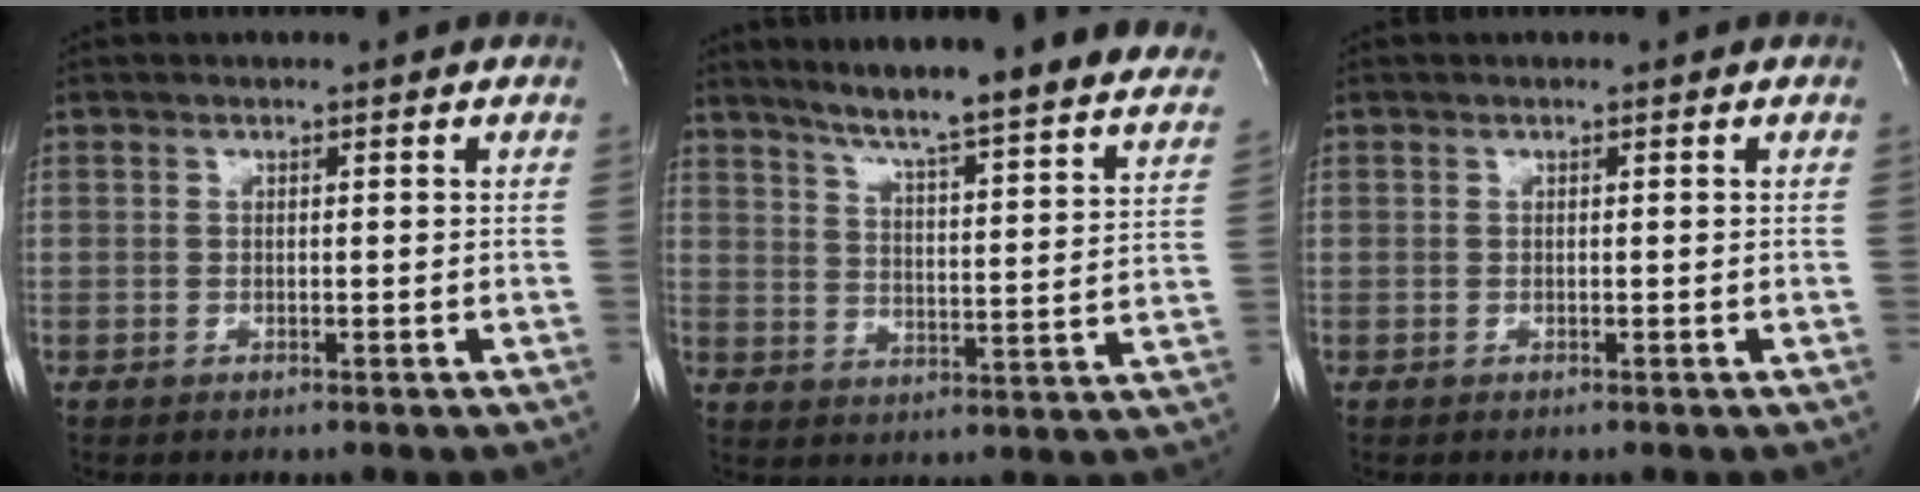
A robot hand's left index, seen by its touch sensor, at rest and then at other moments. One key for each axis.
{"total": 26.0, "fx": 22.9, "fy": 1.0, "fz": 12.1, "tx": -0.177, "ty": -0.059, "tz": 0.284}
{"total": 0.0}